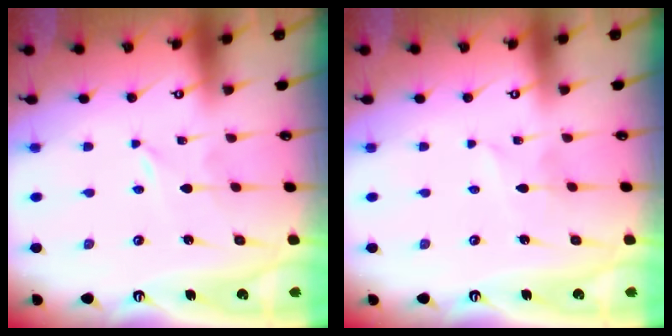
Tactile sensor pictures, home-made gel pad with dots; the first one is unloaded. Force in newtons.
{"total": 1.9, "press": 1.9, "slide": 0.2}